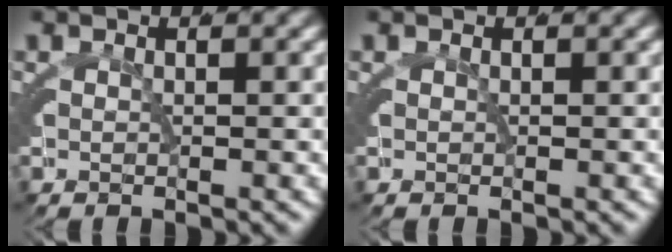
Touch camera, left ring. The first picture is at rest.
{"total": 0.0}